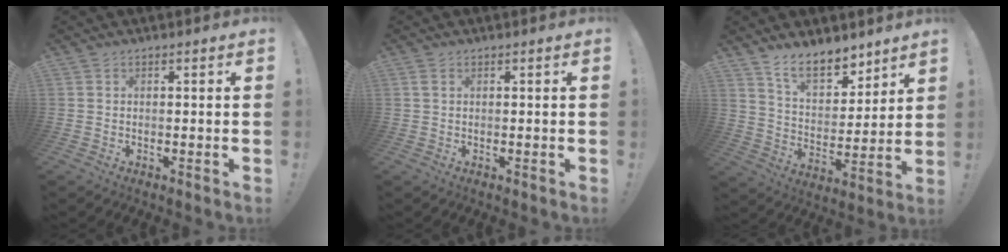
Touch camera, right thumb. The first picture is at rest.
{"total": 0.8, "force": [0.5, 0.4, 0.6], "torque": [-0.004, -0.001, 0.007]}
{"total": 12.0, "force": [9.6, 5.3, 5.0], "torque": [-0.076, -0.068, 0.179]}